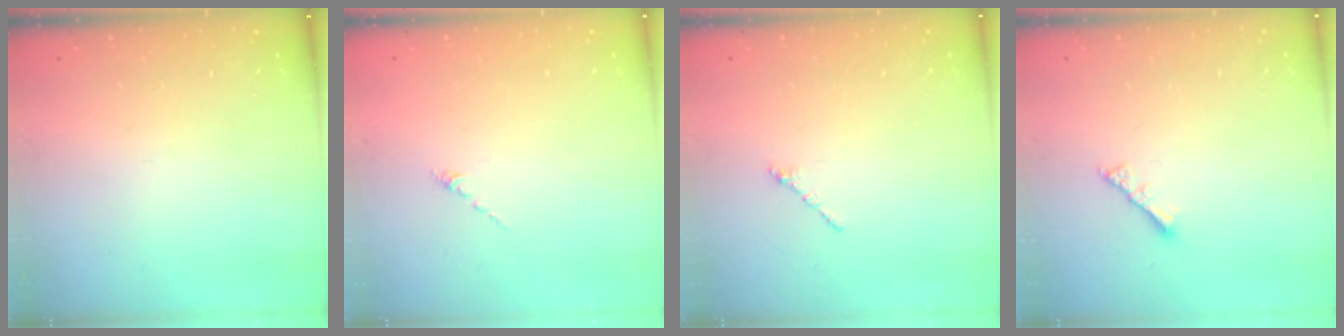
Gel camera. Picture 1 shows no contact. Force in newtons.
{"total": 0.0}
{"total": 1.2, "press": 1.1, "slide": 0.5}
{"total": 2.8, "press": 2.8, "slide": 0.6}